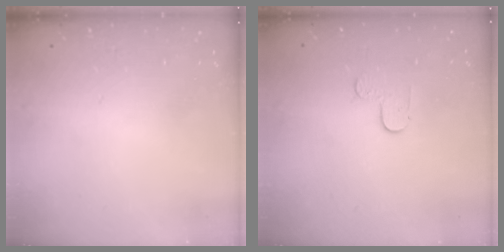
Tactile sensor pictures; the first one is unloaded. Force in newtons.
{"total": 3.7, "press": 3.7, "slide": 0.4}